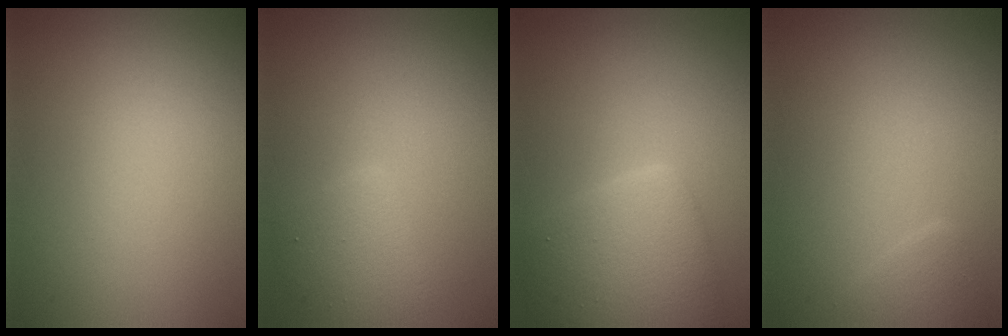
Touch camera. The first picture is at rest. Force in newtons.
{"total": 2.7, "press": 2.7, "slide": 0.1}
{"total": 5.1, "press": 5.1, "slide": 0.3}
{"total": 1.2, "press": 1.2, "slide": 0.1}